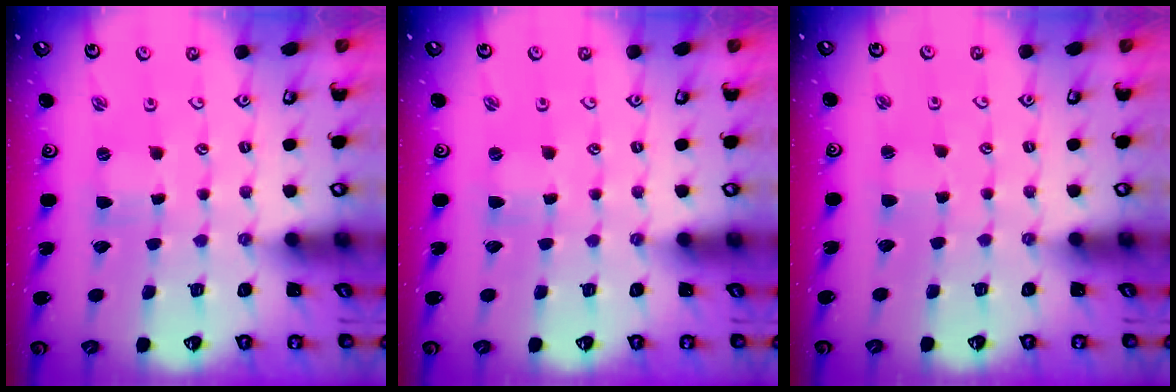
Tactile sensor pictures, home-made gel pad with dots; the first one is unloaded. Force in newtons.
{"total": 0.0}
{"total": 2.1, "press": 2.1, "slide": 0.2}